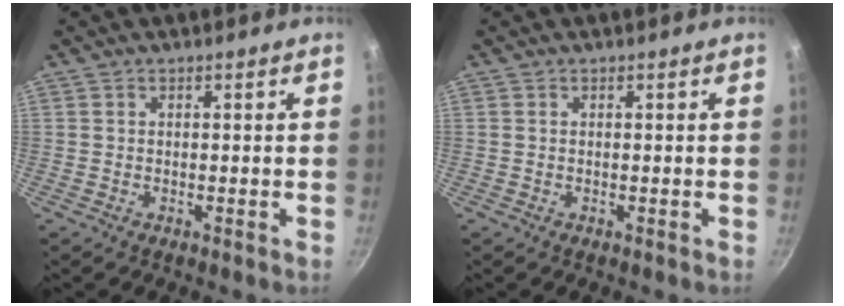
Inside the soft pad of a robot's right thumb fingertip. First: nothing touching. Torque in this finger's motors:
{"motor_torque": [0.09, 0.04, 0.26, -0.08, -0.08]}